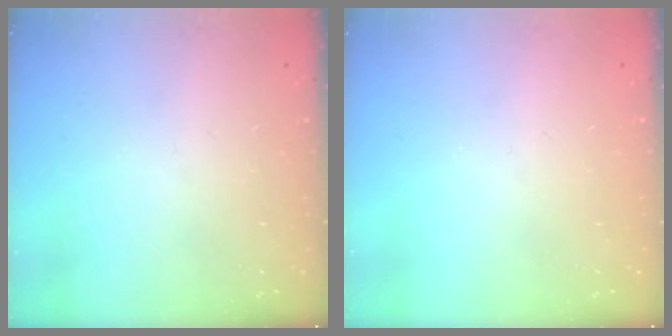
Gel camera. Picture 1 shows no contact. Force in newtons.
{"total": 0.0}